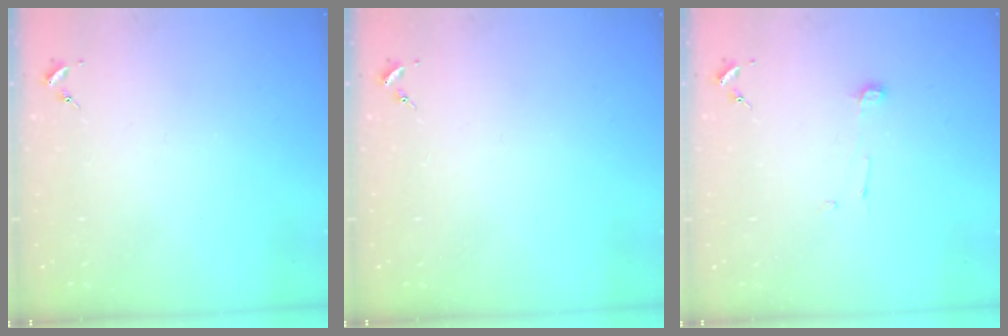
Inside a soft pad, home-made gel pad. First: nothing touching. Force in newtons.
{"total": 0.0}
{"total": 4.9, "press": 4.9, "slide": 0.2}